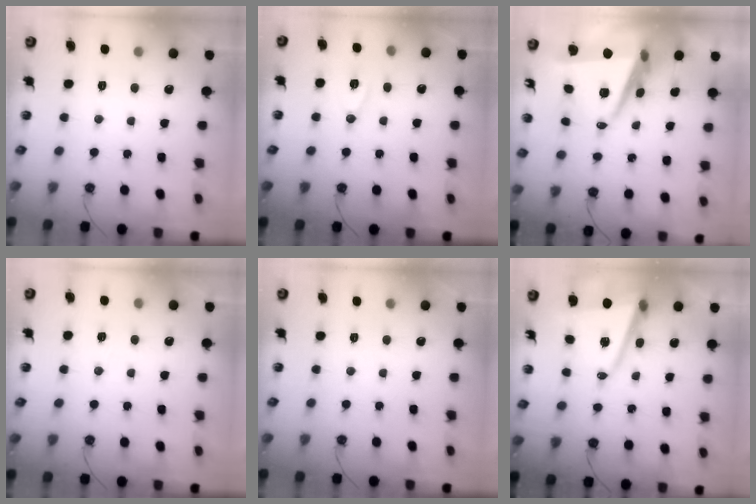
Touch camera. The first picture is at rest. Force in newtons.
{"total": 8.6, "press": 7.7, "slide": 3.8}
{"total": 12.0, "press": 11.3, "slide": 4.0}
{"total": 4.7, "press": 4.1, "slide": 2.2}
{"total": 0.0}
{"total": 9.9, "press": 9.3, "slide": 3.5}